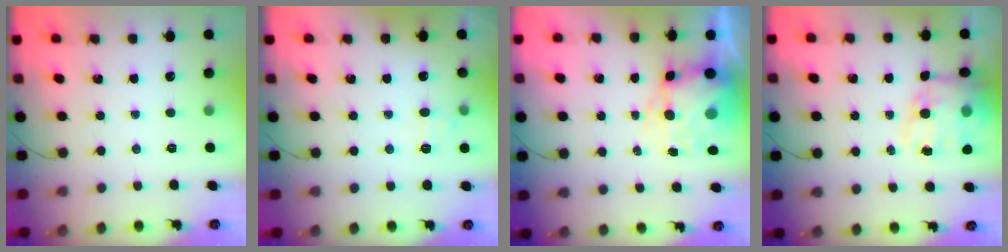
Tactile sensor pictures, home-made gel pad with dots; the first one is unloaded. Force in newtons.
{"total": 6.2, "press": 5.9, "slide": 1.8}
{"total": 9.3, "press": 9.0, "slide": 2.4}
{"total": 14.8, "press": 14.4, "slide": 3.4}